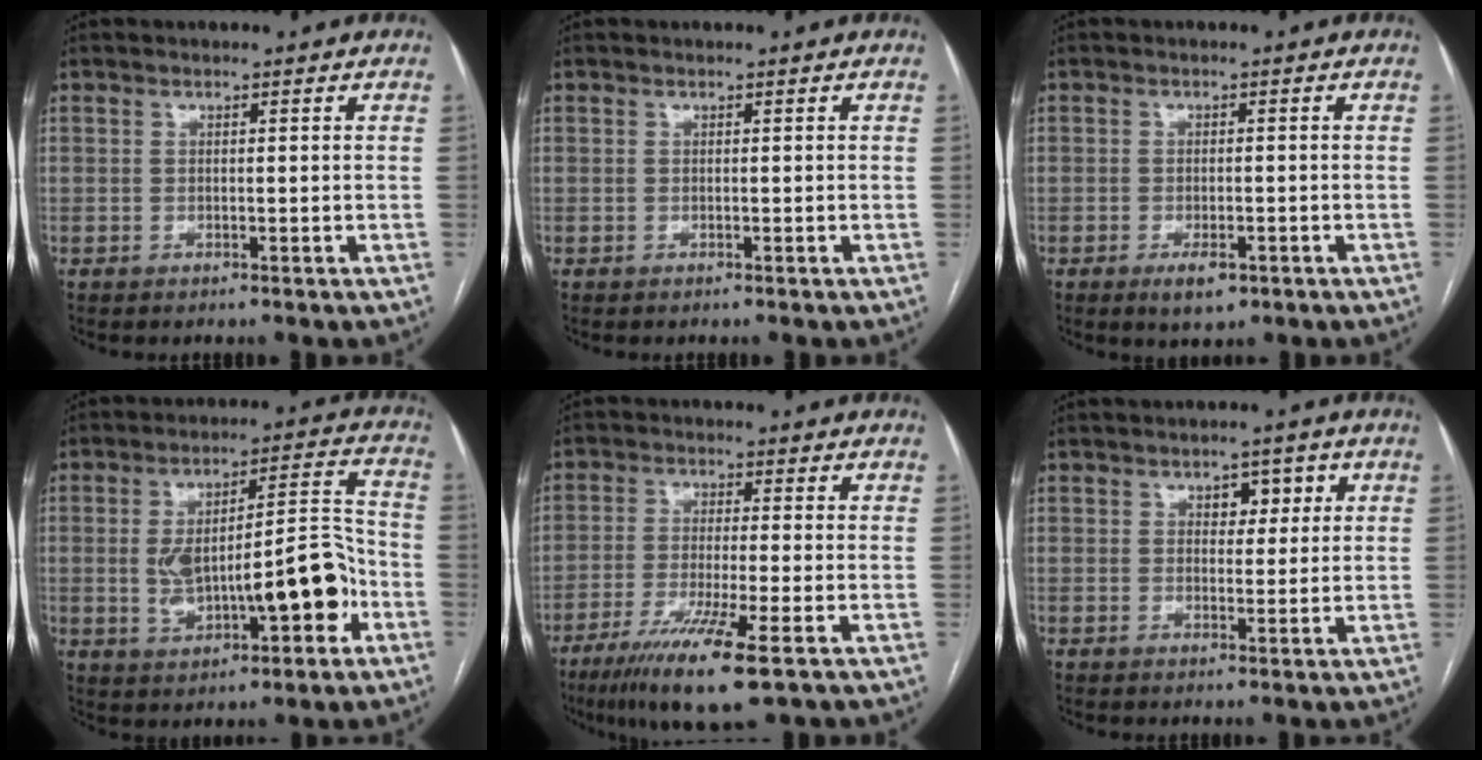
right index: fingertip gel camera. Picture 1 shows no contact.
{"total": 0.0}
{"total": 3.5, "force": [-1.9, 1.5, 2.5], "torque": [-0.041, -0.001, -0.023]}
{"total": 15.9, "force": [-3.3, 5.1, 14.7], "torque": [-0.233, 0.033, -0.037]}
{"total": 10.9, "force": [-6.1, 0.2, 9.0], "torque": [-0.166, -0.032, -0.104]}
{"total": 3.9, "force": [1.5, 2.4, 2.7], "torque": [-0.030, 0.010, 0.021]}